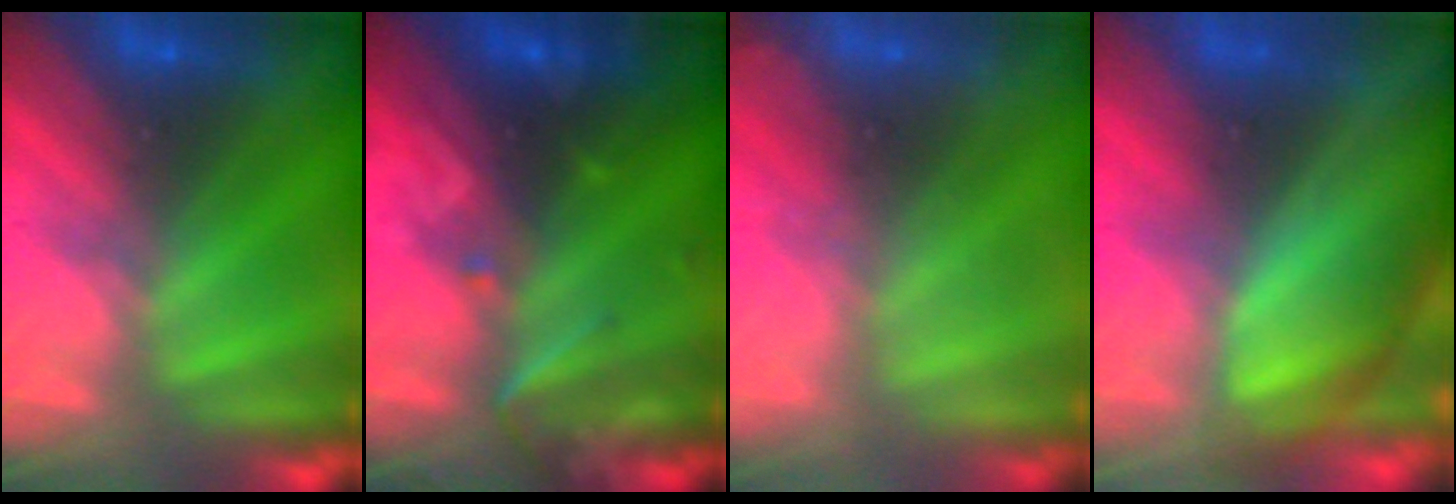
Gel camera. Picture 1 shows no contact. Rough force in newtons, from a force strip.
{"total": 2.7}
{"total": 2.1}
{"total": 7.8}